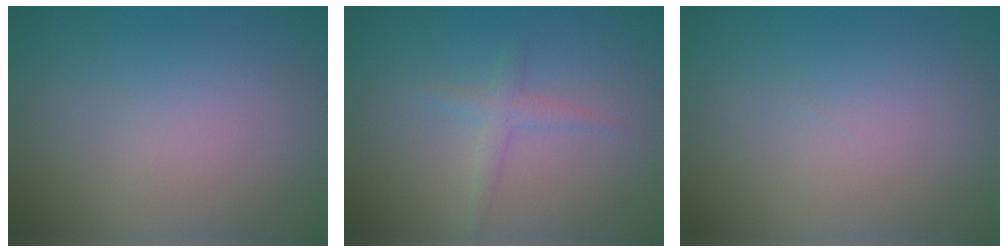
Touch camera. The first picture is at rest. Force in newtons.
{"total": 1.6, "press": 1.6, "slide": 0.1}
{"total": 0.0}